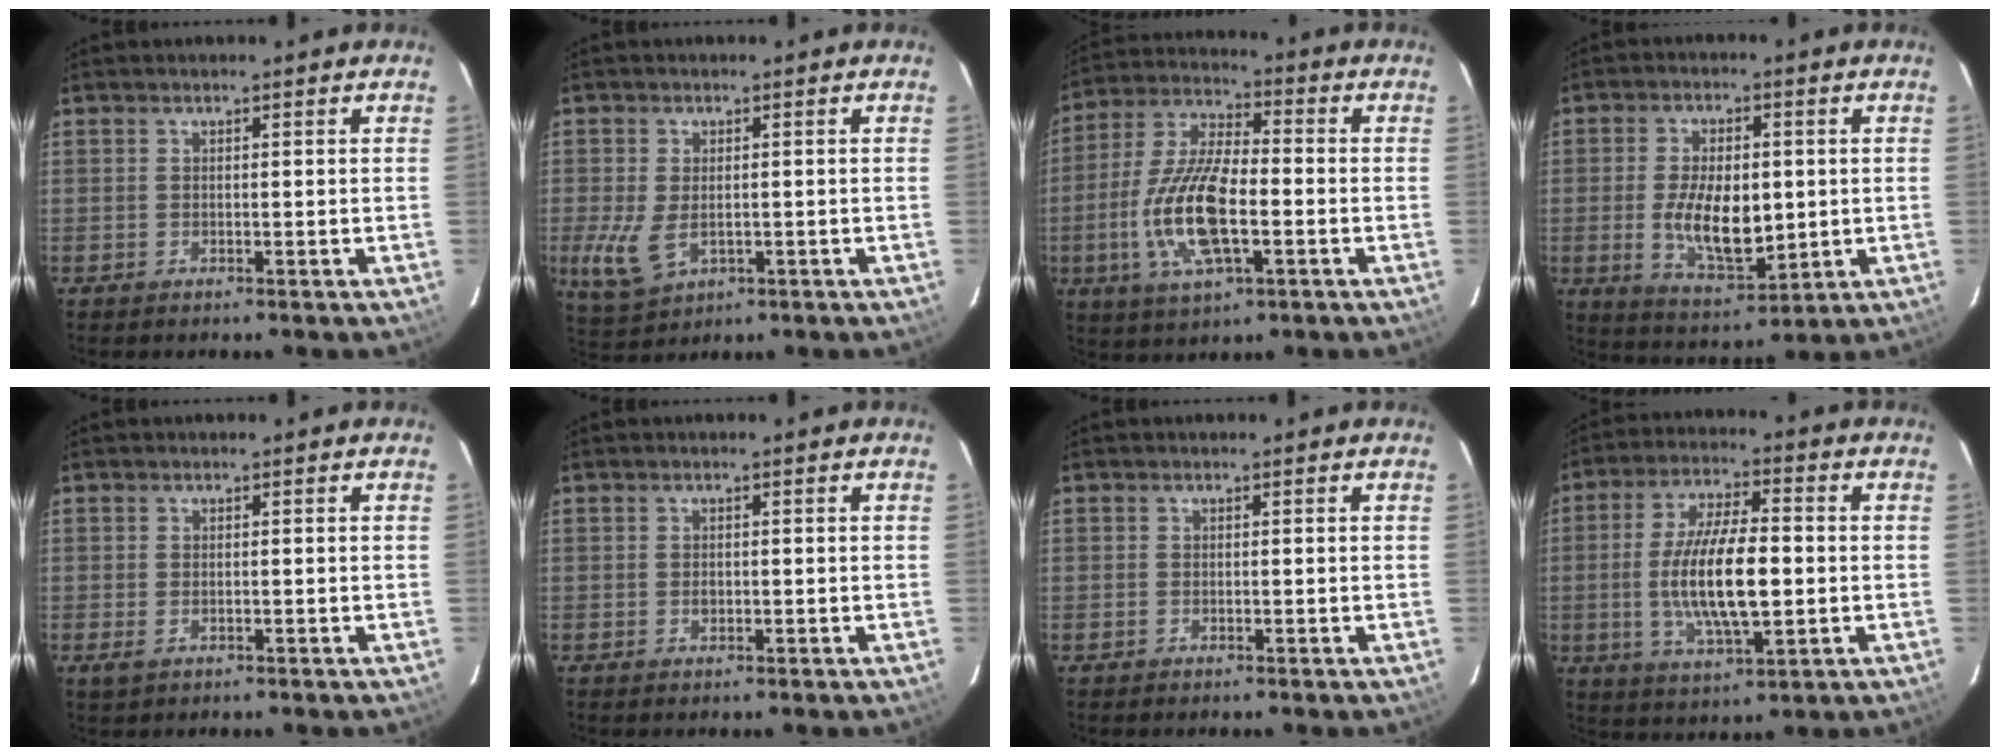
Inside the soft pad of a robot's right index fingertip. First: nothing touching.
{"total": 6.9, "force": [-1.3, 4.1, 5.5], "torque": [-0.125, -0.015, -0.017]}
{"total": 15.5, "force": [-3.7, 5.8, 13.9], "torque": [-0.293, -0.004, -0.073]}
{"total": 11.4, "force": [-0.7, 5.7, 9.8], "torque": [-0.190, -0.011, -0.002]}
{"total": 1.9, "force": [-0.9, 1.2, 1.2], "torque": [-0.025, -0.004, -0.014]}
{"total": 1.0, "force": [-0.3, 0.8, 0.5], "torque": [-0.007, 0.001, -0.004]}
{"total": 0.8, "force": [-0.4, 0.6, -0.1], "torque": [0.000, 0.003, -0.007]}
{"total": 13.9, "force": [-1.3, 4.6, 13.1], "torque": [-0.251, -0.005, -0.020]}